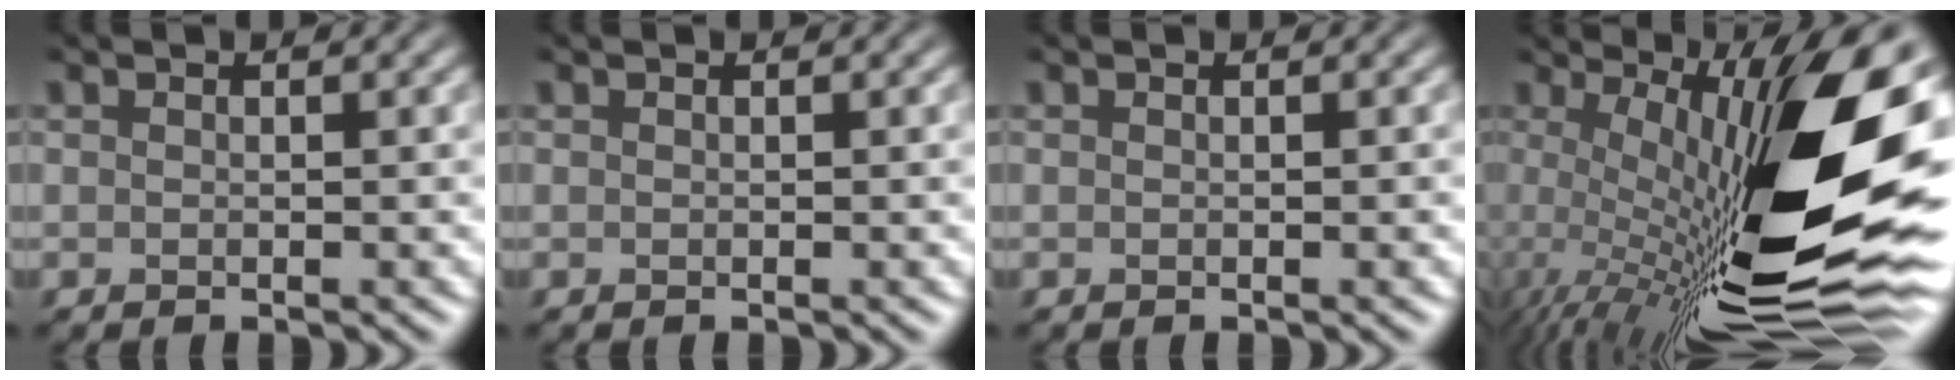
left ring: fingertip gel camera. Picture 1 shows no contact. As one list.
[{"total": 0.0}, {"total": 0.7, "force": [-0.1, 0.3, 0.6], "torque": [-0.007, 0.000, -0.005]}, {"total": 17.4, "force": [0.4, 5.4, 16.6], "torque": [-0.254, -0.005, 0.013]}]